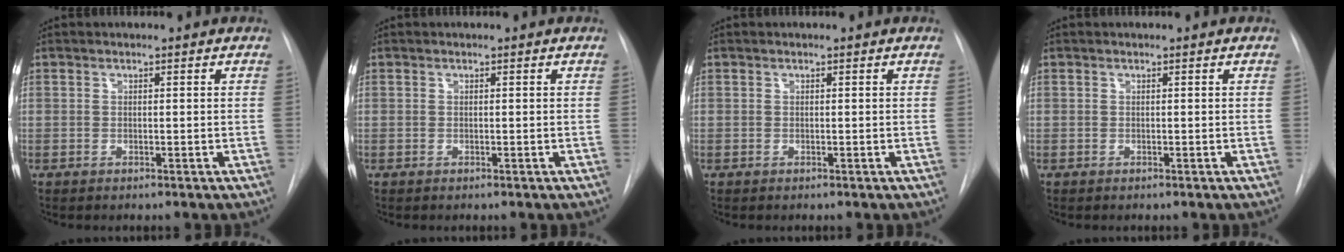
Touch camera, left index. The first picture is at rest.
{"total": 0.0}
{"total": 0.0}
{"total": 0.0}